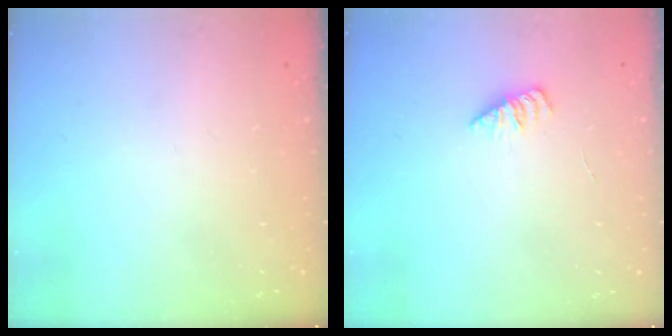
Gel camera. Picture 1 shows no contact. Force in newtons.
{"total": 1.7, "press": 1.7, "slide": 0.3}